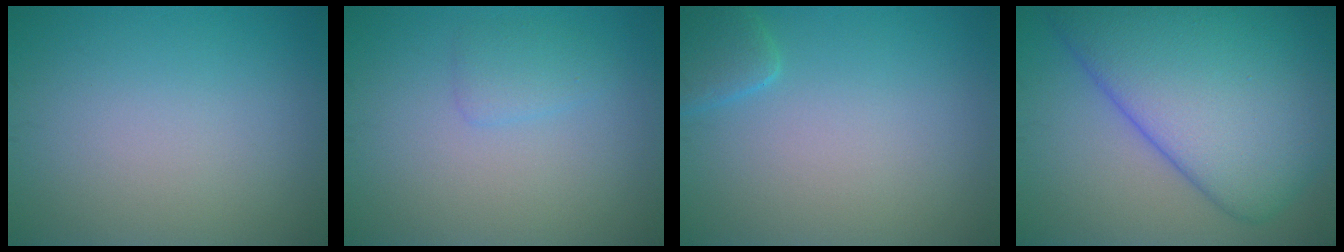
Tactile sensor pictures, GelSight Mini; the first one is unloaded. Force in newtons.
{"total": 1.5, "press": 1.5, "slide": 0.1}
{"total": 2.1, "press": 2.1, "slide": 0.2}
{"total": 14.2, "press": 14.2, "slide": 0.4}